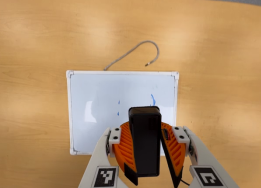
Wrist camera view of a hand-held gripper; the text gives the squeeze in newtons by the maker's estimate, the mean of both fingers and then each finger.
{"total": 11.2, "left": 11.0, "right": 11.4}